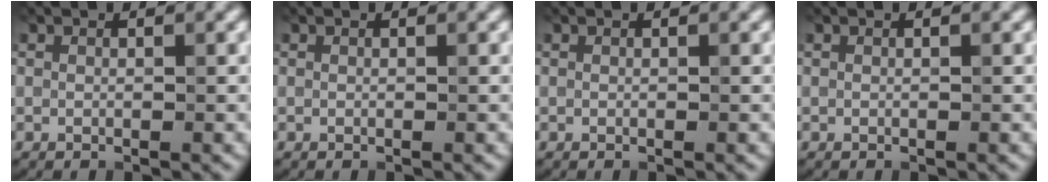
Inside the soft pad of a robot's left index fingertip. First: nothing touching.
{"total": 0.0}
{"total": 0.0}
{"total": 0.0}